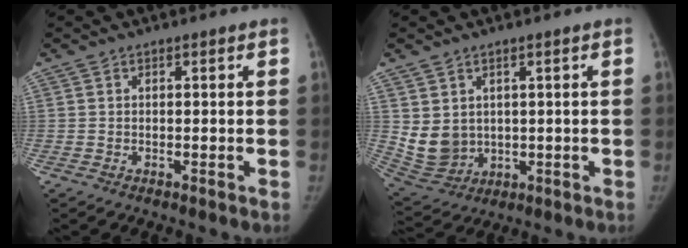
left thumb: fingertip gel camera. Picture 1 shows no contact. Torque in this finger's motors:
{"motor_torque": [-0.49, 0.39, 0.94, -0.89, 0.22]}